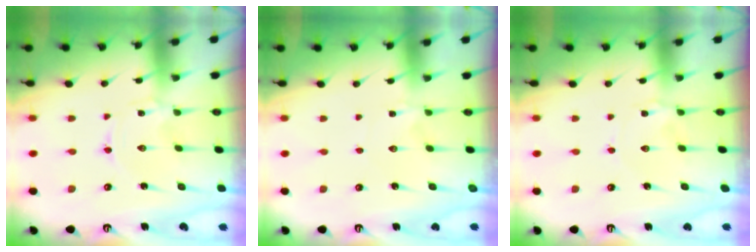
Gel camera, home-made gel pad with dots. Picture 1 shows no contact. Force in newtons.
{"total": 1.3, "press": 1.3, "slide": 0.3}
{"total": 0.0}